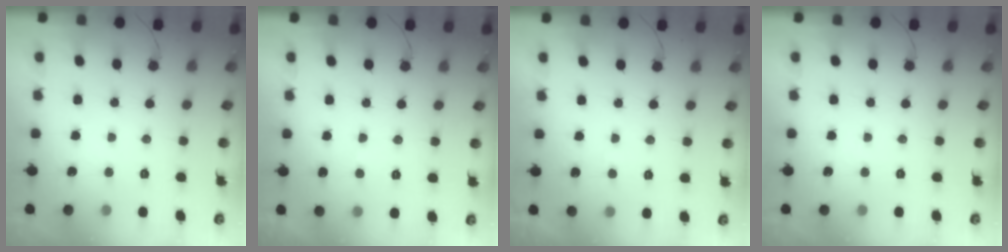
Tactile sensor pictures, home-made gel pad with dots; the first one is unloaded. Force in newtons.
{"total": 1.7, "press": 1.6, "slide": 0.4}
{"total": 1.3, "press": 1.2, "slide": 0.5}
{"total": 0.0}